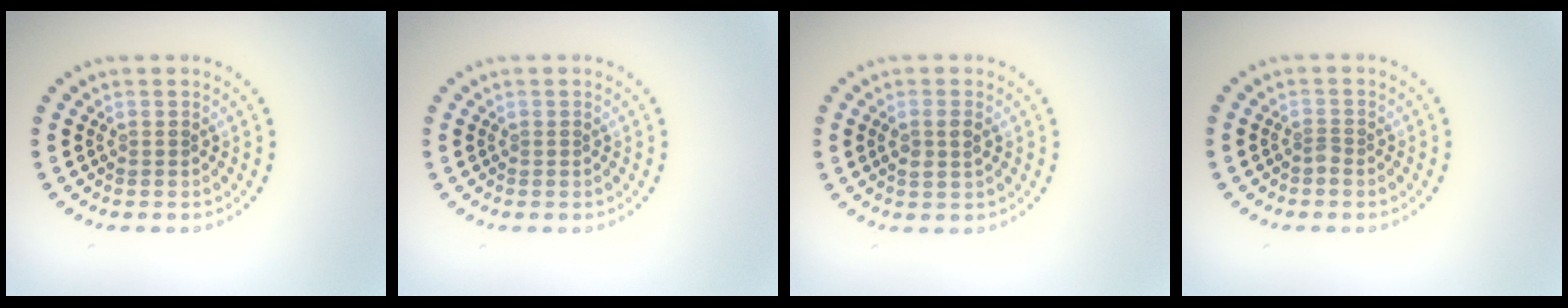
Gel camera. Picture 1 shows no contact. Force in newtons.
{"total": 0.0}
{"total": 1.6, "press": 1.6, "slide": 0.4}
{"total": 0.7, "press": 0.5, "slide": 0.5}